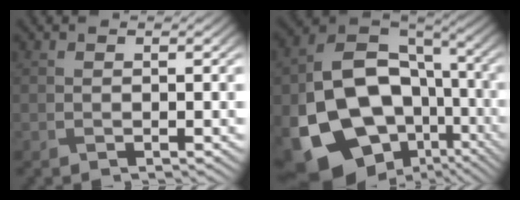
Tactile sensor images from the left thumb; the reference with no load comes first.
{"total": 20.6, "force": [-7.0, 15.4, 11.9], "torque": [-0.240, -0.042, -0.094]}